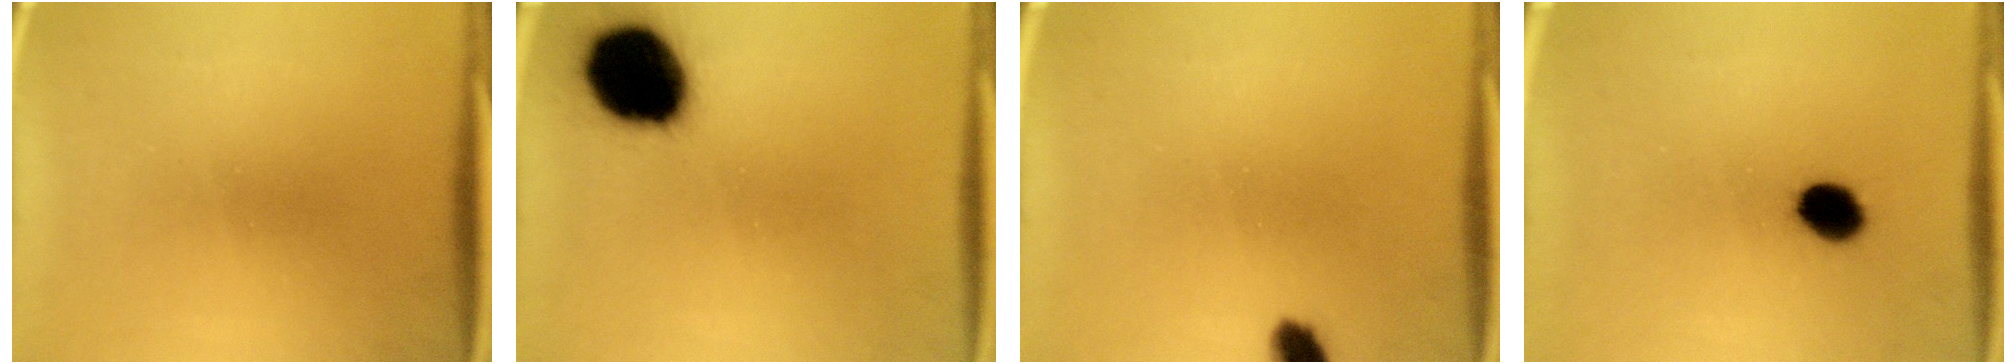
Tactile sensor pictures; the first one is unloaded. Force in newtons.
{"total": 18.1}
{"total": 4.0}
{"total": 6.1}